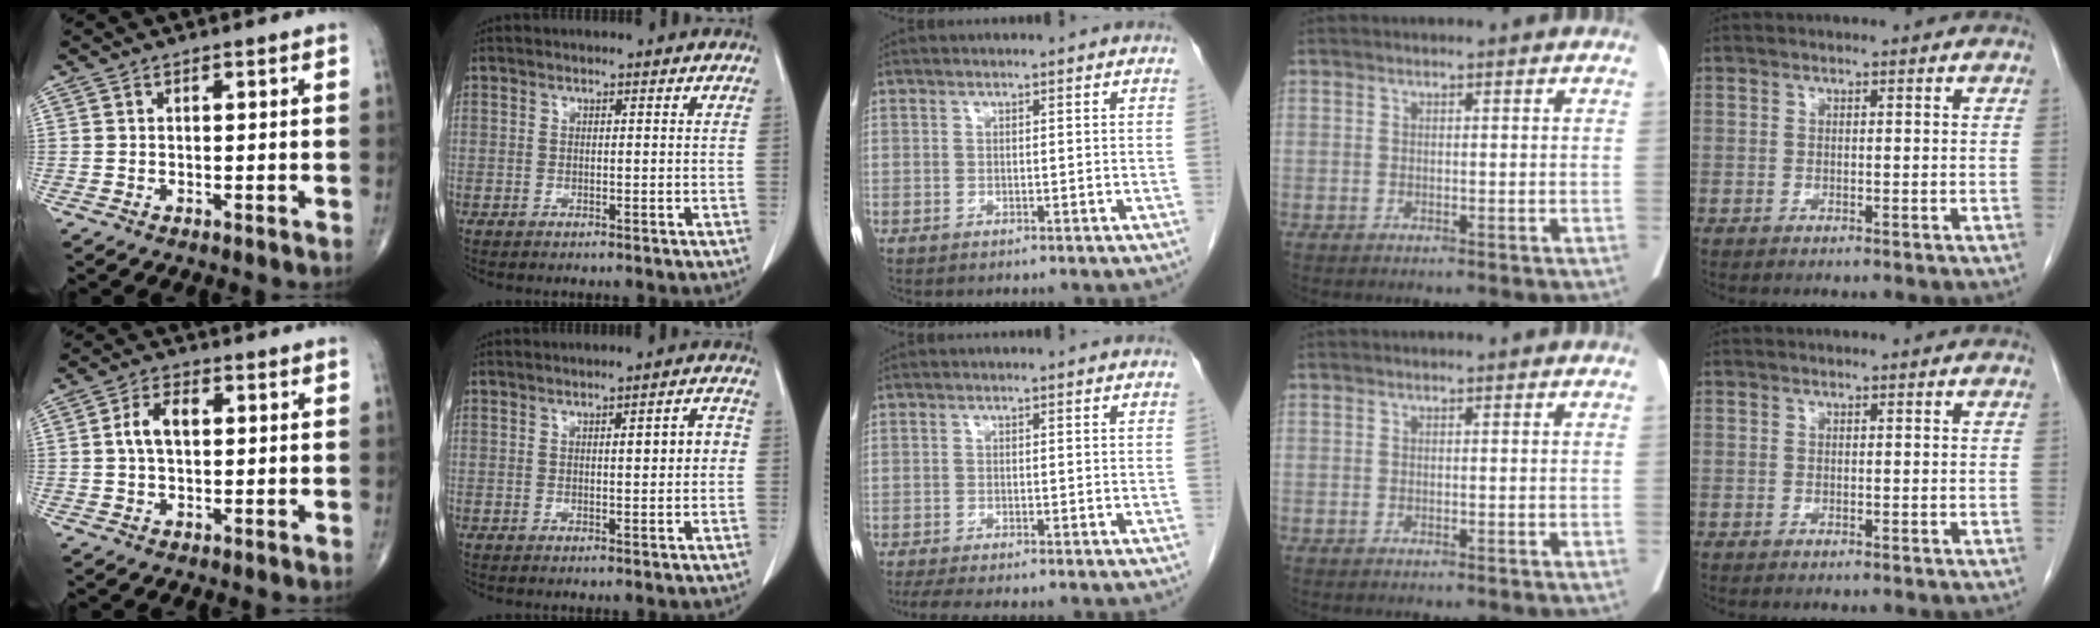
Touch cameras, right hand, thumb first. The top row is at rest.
{"thumb": {"total": 5.3, "force": [0.8, 3.0, 4.4], "torque": [-0.084, 0.012, 0.011]}, "index": {"total": 3.9, "force": [0.2, 0.9, 3.7], "torque": [-0.051, 0.012, 0.002]}, "middle": {"total": 5.4, "force": [-4.5, 0.6, 2.9], "torque": [-0.043, -0.013, -0.070]}}